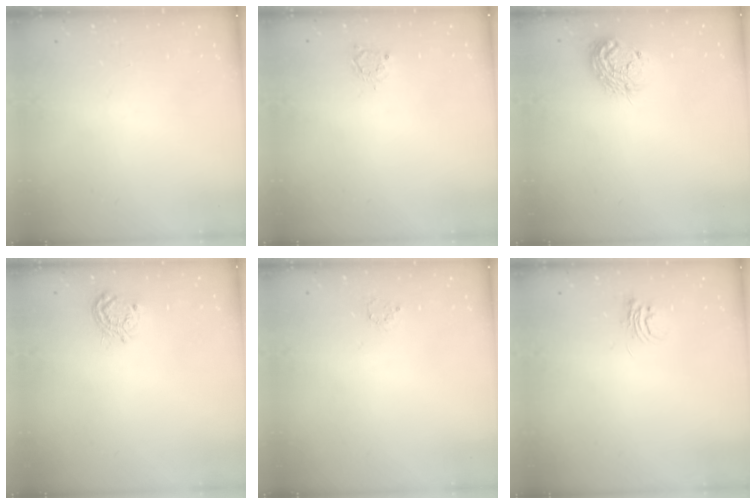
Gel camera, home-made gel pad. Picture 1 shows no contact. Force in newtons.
{"total": 3.0, "press": 3.0, "slide": 0.3}
{"total": 12.3, "press": 12.3, "slide": 0.8}
{"total": 7.6, "press": 7.6, "slide": 0.5}
{"total": 2.4, "press": 2.4, "slide": 0.3}
{"total": 4.3, "press": 4.3, "slide": 0.3}